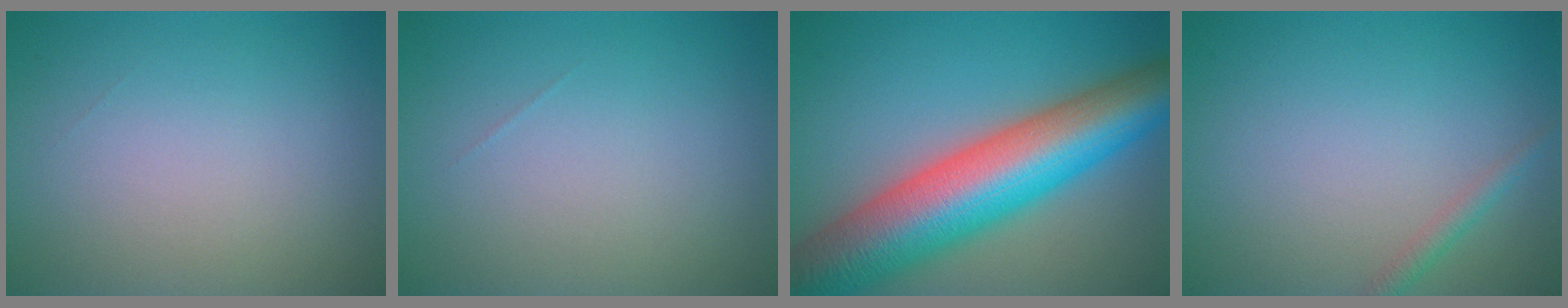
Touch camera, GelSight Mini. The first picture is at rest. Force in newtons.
{"total": 0.0}
{"total": 13.8, "press": 13.8, "slide": 0.4}
{"total": 1.2, "press": 1.2, "slide": 0.1}